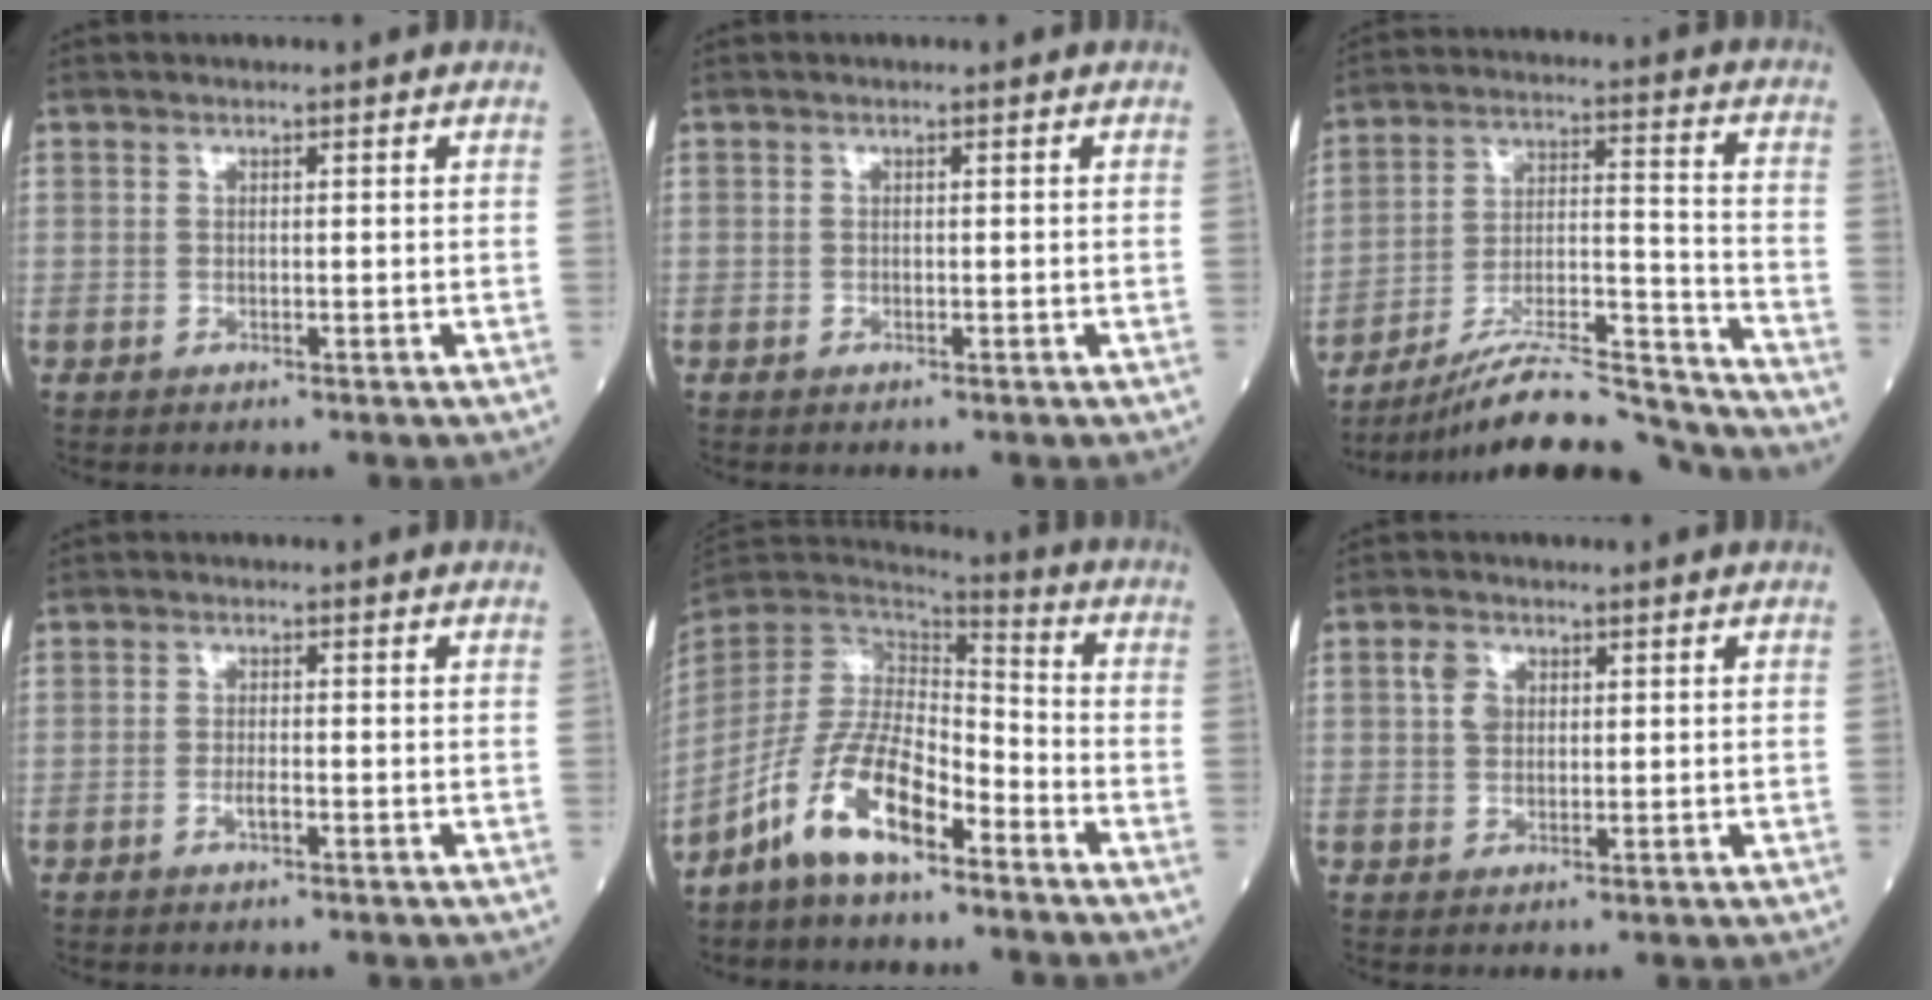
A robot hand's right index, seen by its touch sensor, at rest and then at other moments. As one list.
[{"total": 0.0}, {"total": 18.3, "force": [-17.1, 0.5, 6.3], "torque": [-0.108, 0.015, -0.282]}, {"total": 1.5, "force": [-0.8, 0.3, 1.2], "torque": [-0.024, 0.000, -0.016]}, {"total": 11.9, "force": [-7.1, 4.3, 8.6], "torque": [-0.183, 0.007, -0.138]}, {"total": 3.0, "force": [1.0, 2.2, 1.8], "torque": [-0.035, 0.008, 0.019]}]